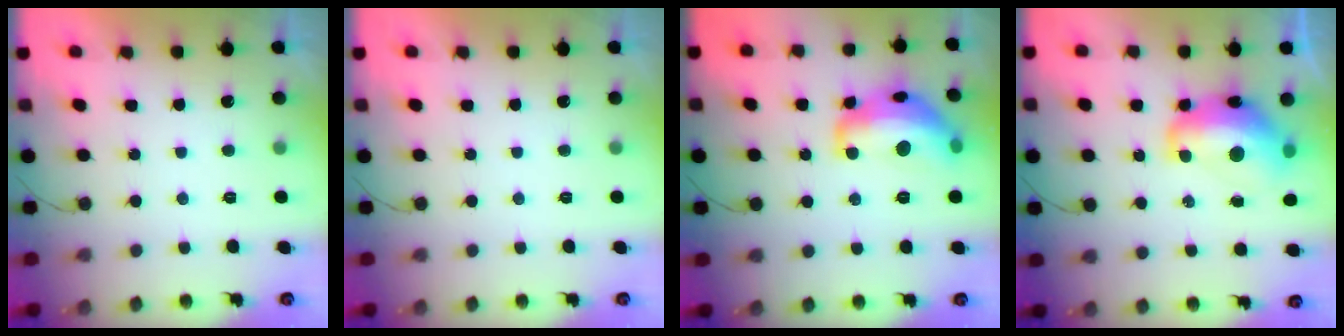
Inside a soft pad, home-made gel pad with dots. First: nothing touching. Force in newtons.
{"total": 0.0}
{"total": 17.5, "press": 17.5, "slide": 1.0}
{"total": 15.6, "press": 15.5, "slide": 1.5}